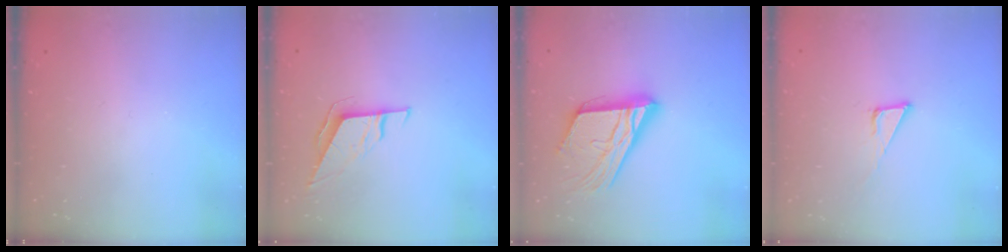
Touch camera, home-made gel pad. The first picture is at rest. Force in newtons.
{"total": 6.0, "press": 5.9, "slide": 0.9}
{"total": 19.6, "press": 19.4, "slide": 2.8}
{"total": 4.3, "press": 4.3, "slide": 0.2}